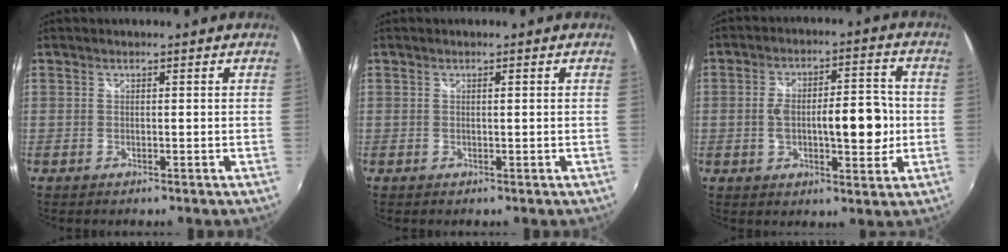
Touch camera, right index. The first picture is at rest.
{"total": 0.5, "force": [0.1, -0.1, 0.5], "torque": [-0.009, 0.002, 0.002]}
{"total": 11.4, "force": [-1.4, 4.5, 10.4], "torque": [-0.174, 0.003, -0.019]}